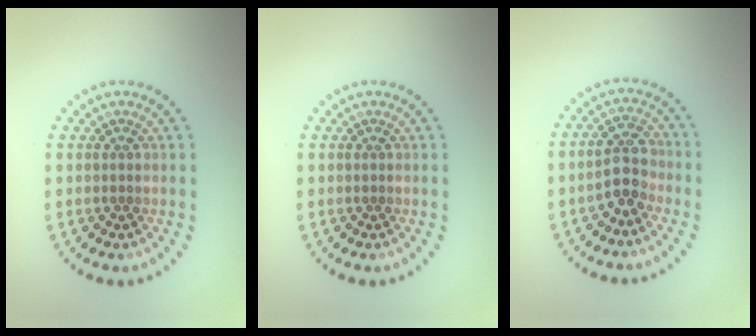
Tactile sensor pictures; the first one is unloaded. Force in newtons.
{"total": 0.0}
{"total": 3.0, "press": 2.8, "slide": 0.9}